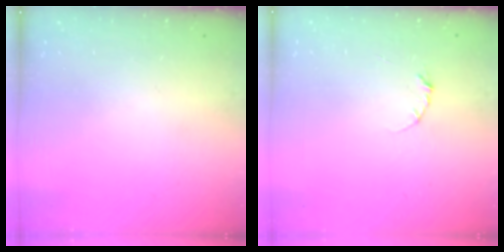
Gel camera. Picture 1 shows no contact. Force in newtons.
{"total": 2.3, "press": 2.3, "slide": 0.4}